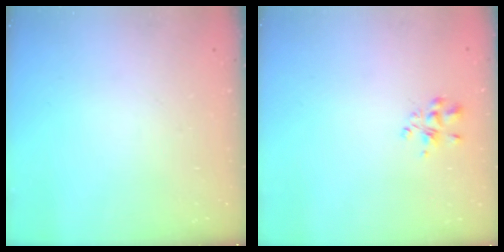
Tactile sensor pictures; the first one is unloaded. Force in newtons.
{"total": 3.0, "press": 3.0, "slide": 0.5}